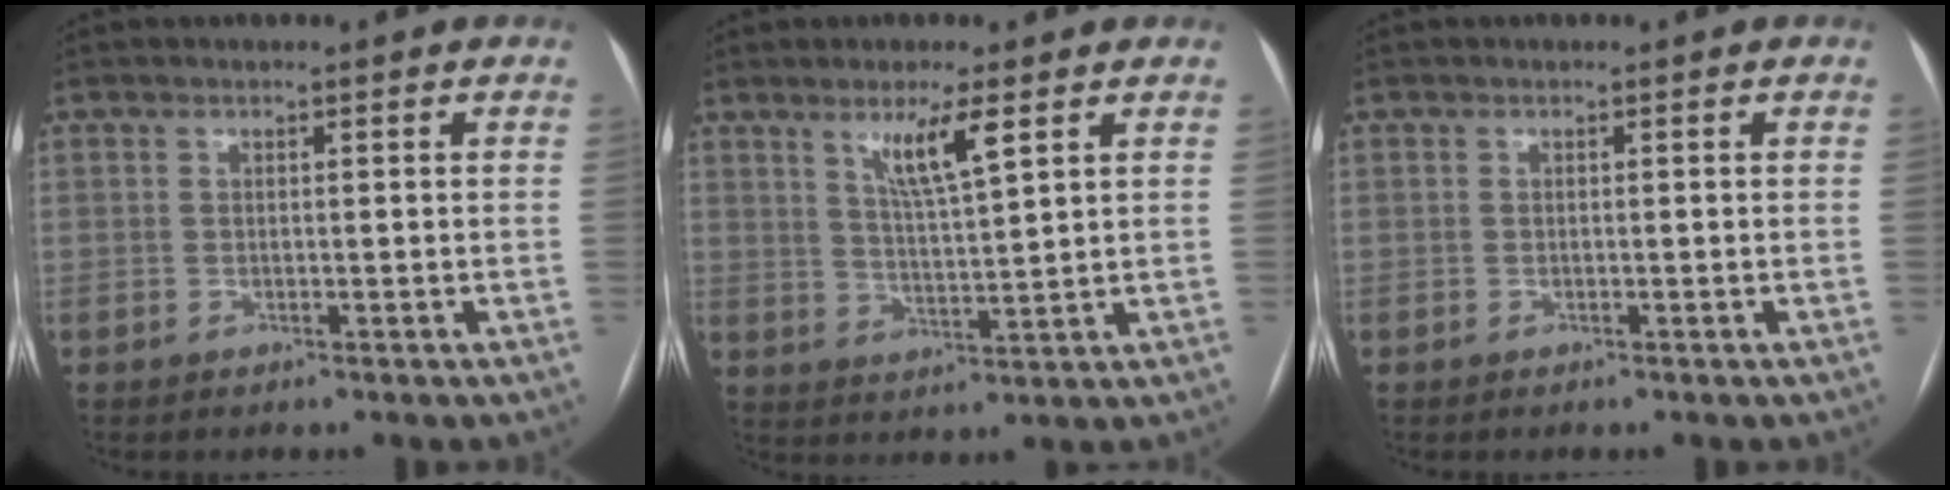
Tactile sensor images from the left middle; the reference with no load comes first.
{"total": 6.4, "force": [3.5, 0.1, 5.3], "torque": [-0.099, -0.009, 0.066]}
{"total": 0.0}